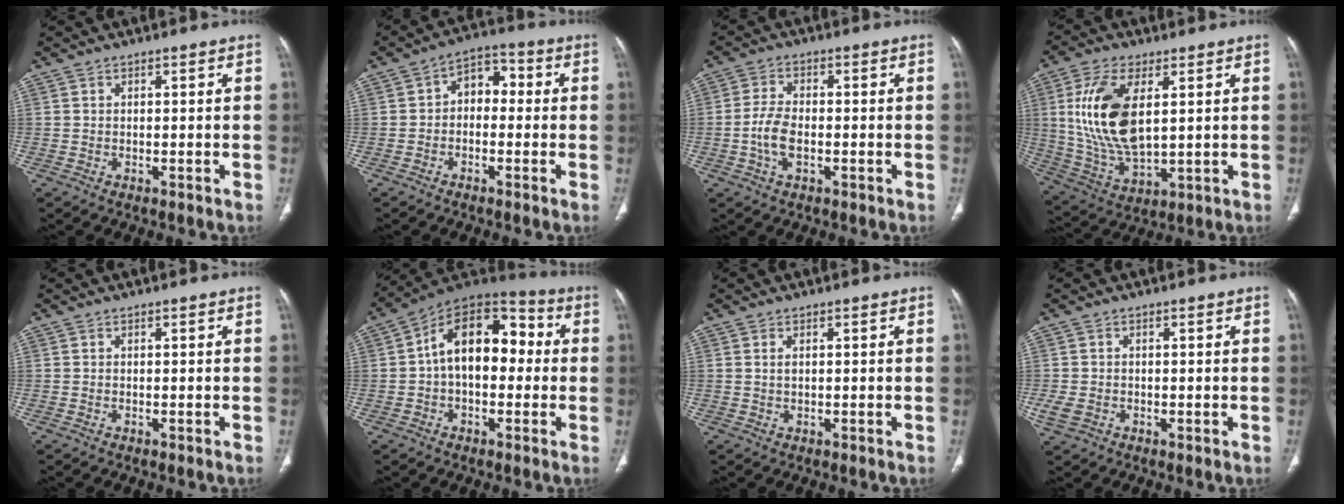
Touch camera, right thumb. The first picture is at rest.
{"total": 6.5, "force": [-0.2, 4.6, 4.7], "torque": [-0.044, 0.031, -0.018]}
{"total": 5.7, "force": [-1.3, 3.0, 4.7], "torque": [-0.101, 0.009, -0.026]}
{"total": 16.2, "force": [3.5, 7.9, 13.7], "torque": [-0.280, -0.016, 0.078]}
{"total": 0.0}
{"total": 16.5, "force": [0.8, 10.2, 12.9], "torque": [-0.168, 0.048, 0.001]}
{"total": 1.1, "force": [0.3, 0.6, 0.9], "torque": [-0.022, 0.001, 0.009]}
{"total": 2.9, "force": [-0.6, 2.2, 1.8], "torque": [-0.044, 0.002, -0.007]}